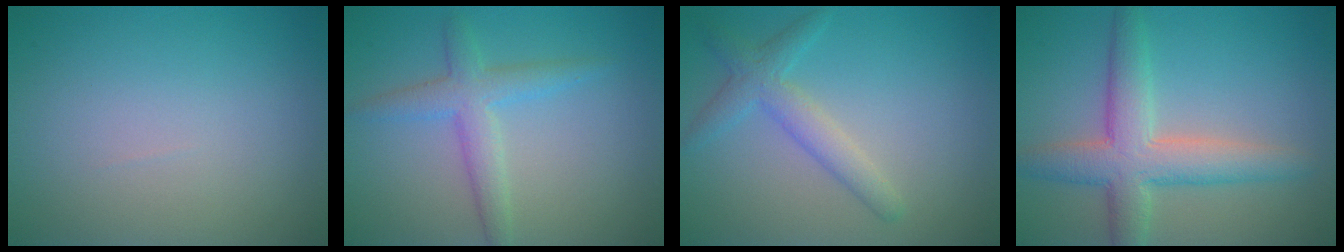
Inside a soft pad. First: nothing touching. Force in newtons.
{"total": 3.2, "press": 3.2, "slide": 0.1}
{"total": 1.9, "press": 1.9, "slide": 0.2}
{"total": 5.7, "press": 5.7, "slide": 0.3}